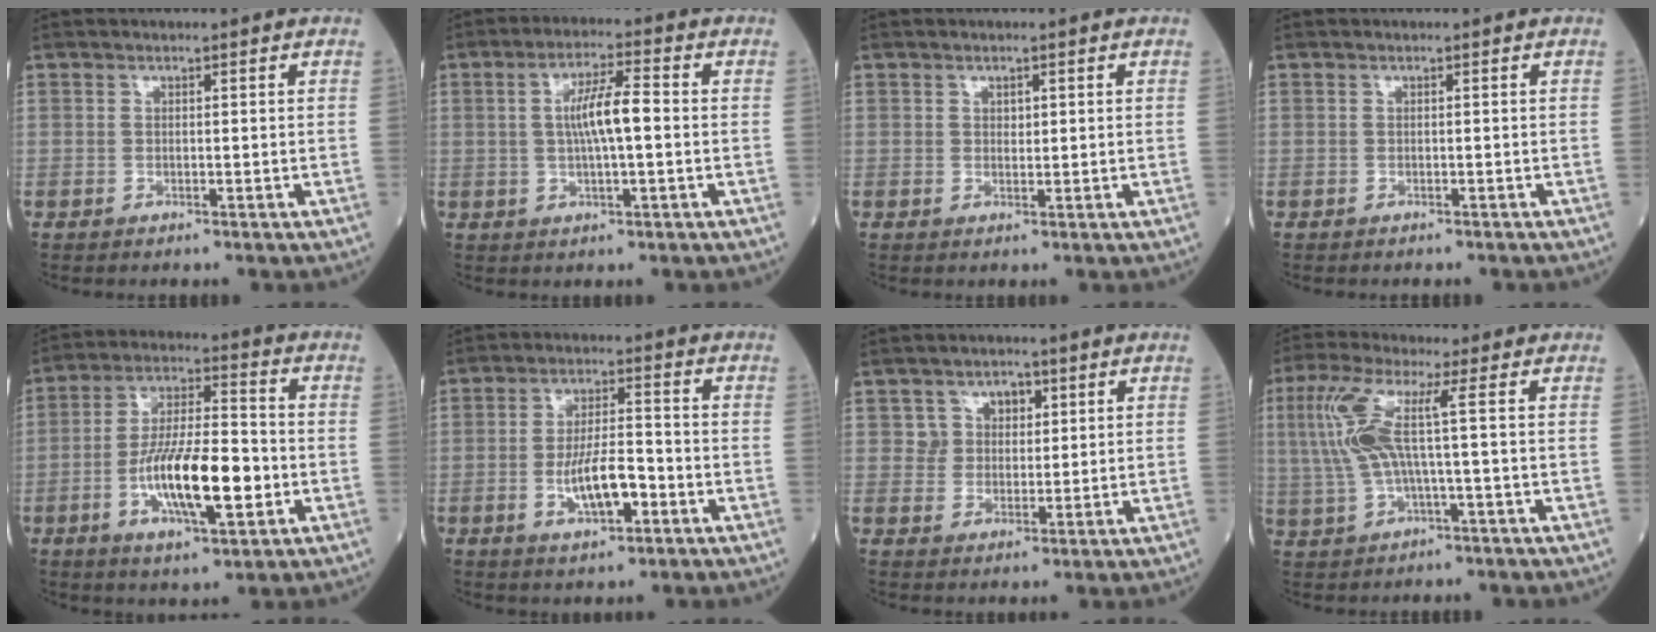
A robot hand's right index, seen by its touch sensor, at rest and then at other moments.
{"total": 6.5, "force": [0.2, 0.9, 6.5], "torque": [-0.121, 0.010, 0.000]}
{"total": 1.0, "force": [0.4, 0.7, 0.7], "torque": [-0.008, -0.002, 0.006]}
{"total": 1.5, "force": [-1.3, 0.4, 0.4], "torque": [-0.013, -0.002, -0.018]}
{"total": 14.2, "force": [-3.8, 3.6, 13.3], "torque": [-0.243, 0.000, -0.066]}
{"total": 7.9, "force": [-2.6, 2.4, 7.1], "torque": [-0.134, 0.006, -0.045]}
{"total": 4.3, "force": [1.8, 3.7, 1.3], "torque": [-0.013, 0.007, 0.030]}
{"total": 8.8, "force": [1.1, 0.8, 8.8], "torque": [-0.209, 0.019, 0.022]}